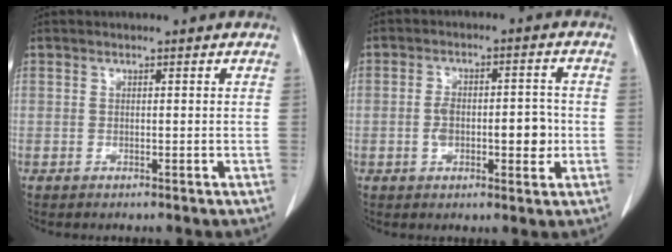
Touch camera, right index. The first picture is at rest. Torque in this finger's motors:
{"motor_torque": [0.86, -0.23, 0.38, 0.10]}